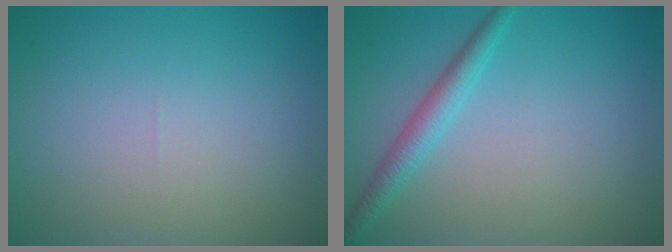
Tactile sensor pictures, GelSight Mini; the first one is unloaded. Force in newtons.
{"total": 2.3, "press": 2.3, "slide": 0.1}